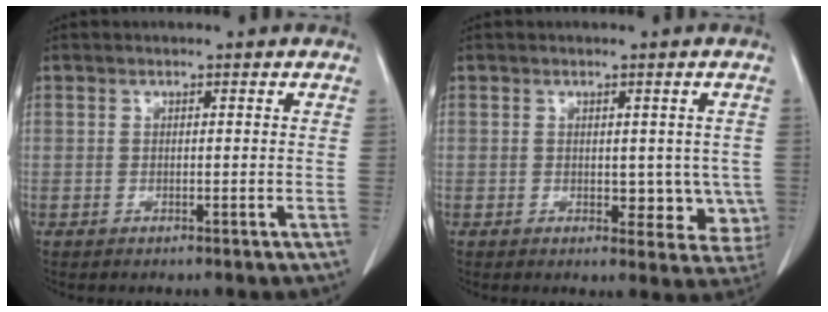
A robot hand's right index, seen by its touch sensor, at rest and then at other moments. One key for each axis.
{"total": 5.9, "fx": -0.5, "fy": 3.8, "fz": 4.6, "tx": -0.030, "ty": -0.004, "tz": -0.002}